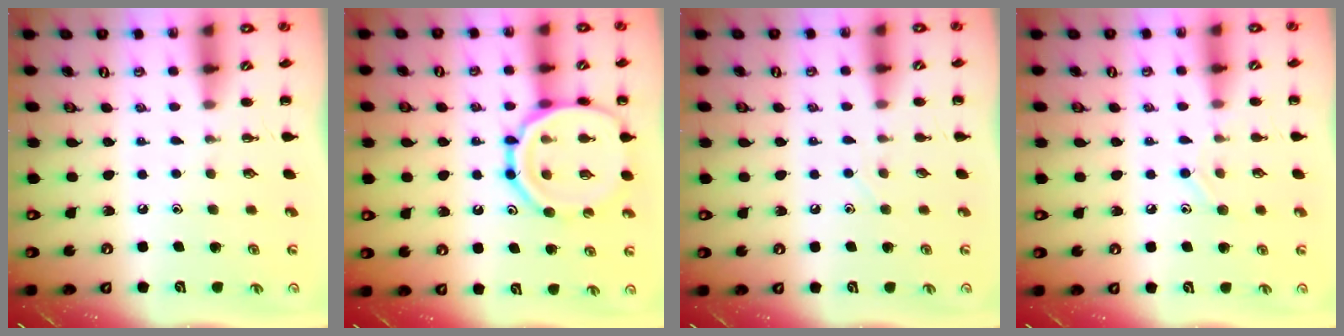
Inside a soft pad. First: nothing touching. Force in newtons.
{"total": 18.0, "press": 17.9, "slide": 2.3}
{"total": 2.4, "press": 2.3, "slide": 0.7}
{"total": 9.0, "press": 8.7, "slide": 2.6}